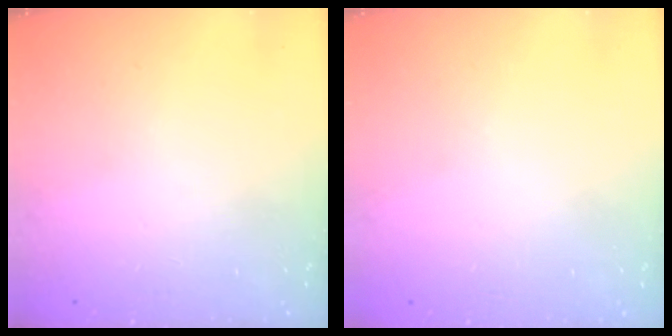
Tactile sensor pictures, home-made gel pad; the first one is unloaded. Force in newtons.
{"total": 0.0}